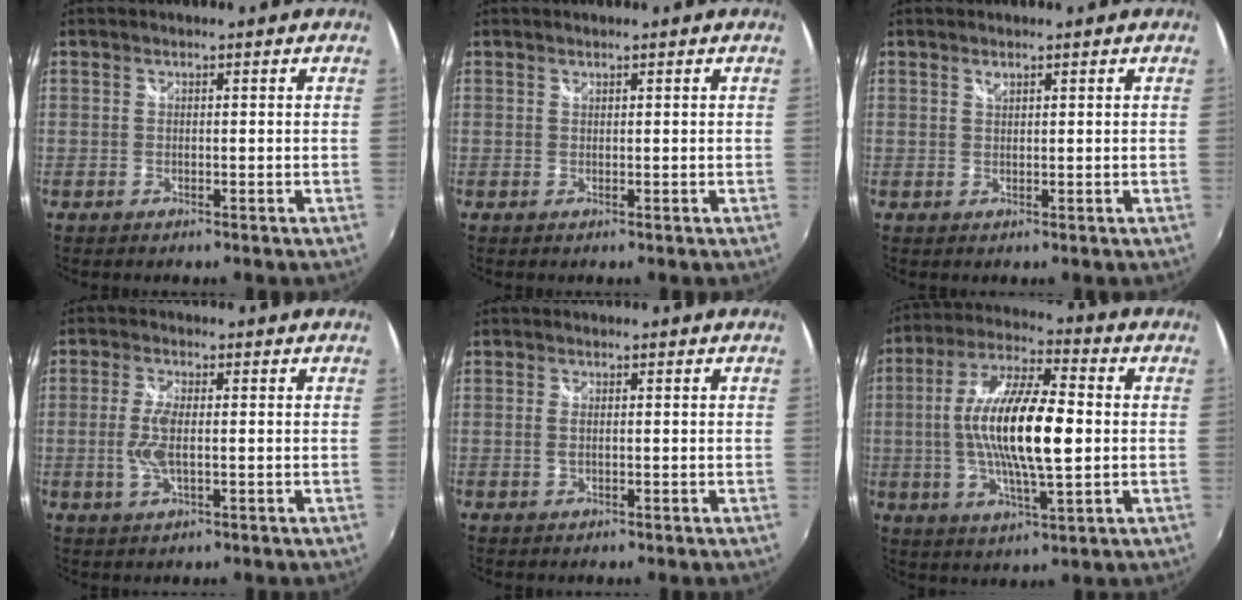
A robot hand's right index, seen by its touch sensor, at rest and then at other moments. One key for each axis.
{"total": 0.0}
{"total": 1.0, "fx": 0.7, "fy": 0.4, "fz": 0.5, "tx": -0.008, "ty": 0.002, "tz": 0.012}
{"total": 5.3, "fx": -0.4, "fy": 1.8, "fz": 5.0, "tx": -0.105, "ty": -0.004, "tz": -0.008}
{"total": 1.4, "fx": 0.1, "fy": 0.7, "fz": 1.2, "tx": -0.025, "ty": -0.002, "tz": 0.000}
{"total": 17.1, "fx": -0.1, "fy": 4.6, "fz": 16.5, "tx": -0.314, "ty": 0.005, "tz": -0.007}